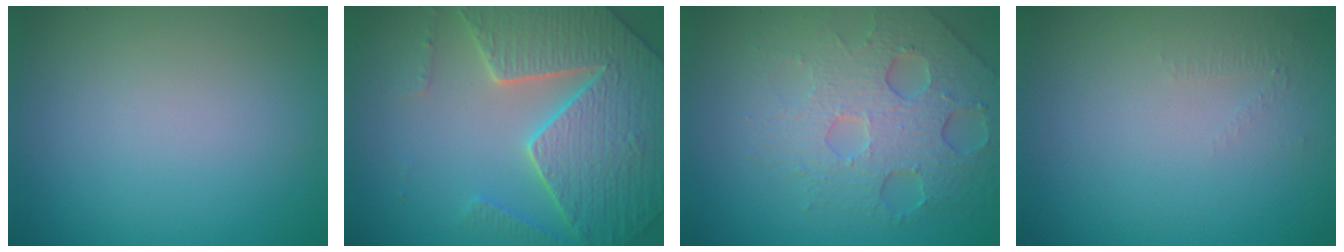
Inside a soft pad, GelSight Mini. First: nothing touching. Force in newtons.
{"total": 7.4, "press": 7.2, "slide": 2.0}
{"total": 6.6, "press": 4.8, "slide": 4.5}
{"total": 0.5, "press": 0.2, "slide": 0.5}